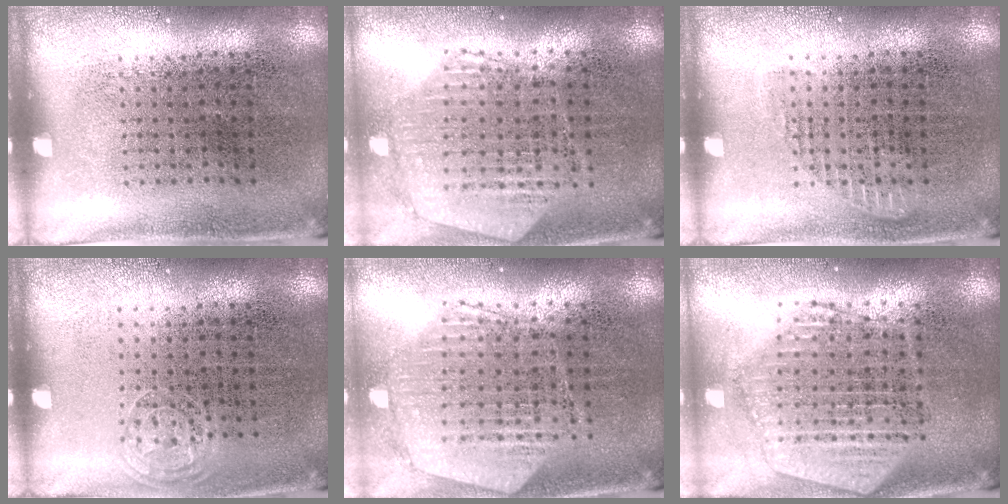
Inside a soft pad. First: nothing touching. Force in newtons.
{"total": 1.2, "press": 1.2, "slide": 0.1}
{"total": 0.8, "press": 0.8, "slide": 0.2}
{"total": 0.7, "press": 0.6, "slide": 0.3}
{"total": 1.3, "press": 1.2, "slide": 0.3}
{"total": 2.4, "press": 2.0, "slide": 1.2}